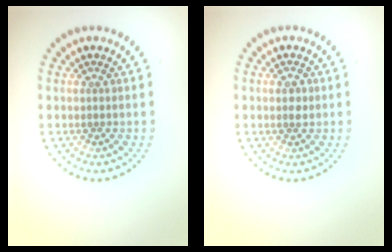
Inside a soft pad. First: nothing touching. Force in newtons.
{"total": 1.2, "press": 1.1, "slide": 0.3}